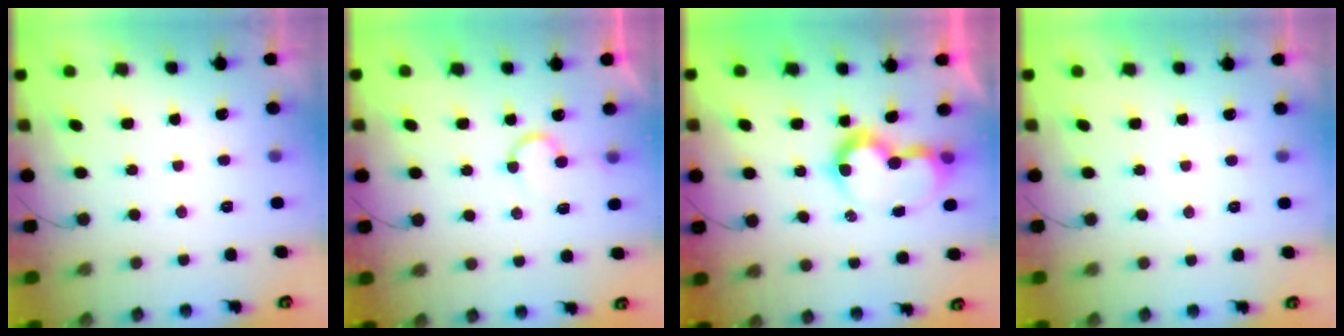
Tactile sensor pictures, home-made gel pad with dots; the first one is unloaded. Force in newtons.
{"total": 6.1, "press": 6.1, "slide": 0.6}
{"total": 9.0, "press": 9.0, "slide": 0.6}
{"total": 1.9, "press": 1.9, "slide": 0.1}